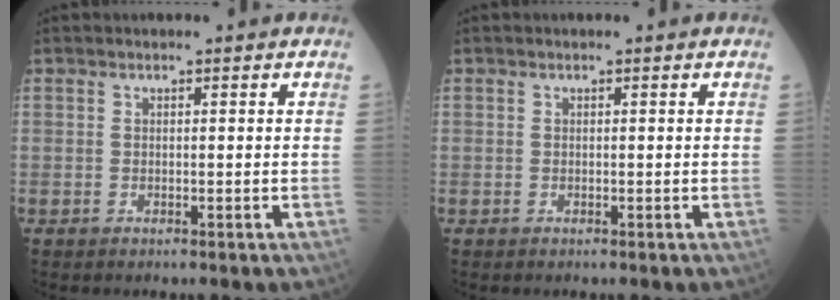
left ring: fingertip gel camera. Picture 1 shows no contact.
{"total": 0.0}